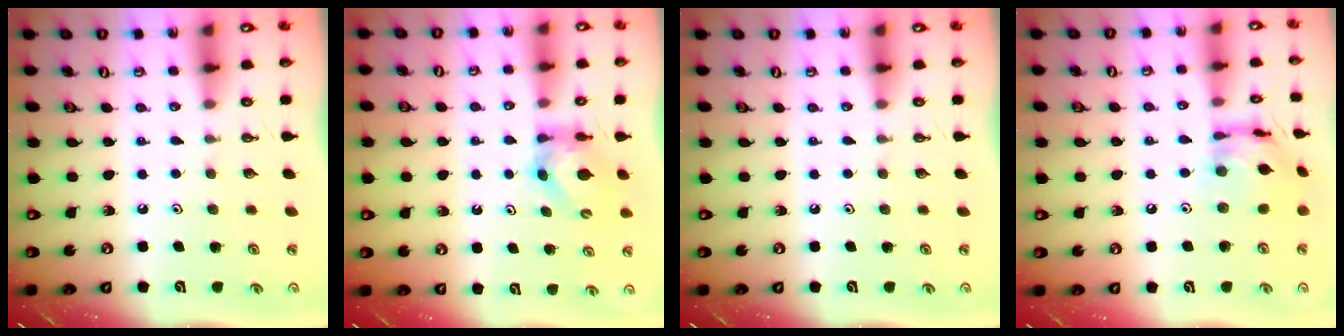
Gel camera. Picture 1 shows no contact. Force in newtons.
{"total": 6.3, "press": 6.3, "slide": 0.4}
{"total": 0.0}
{"total": 12.8, "press": 12.7, "slide": 1.0}